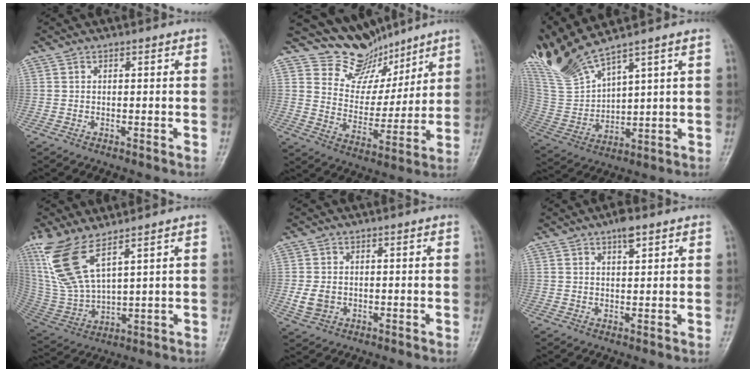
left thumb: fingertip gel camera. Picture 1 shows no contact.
{"total": 11.2, "force": [9.7, 5.5, 0.9], "torque": [0.026, -0.066, 0.182]}
{"total": 12.5, "force": [10.8, 0.8, 6.3], "torque": [-0.145, -0.047, 0.239]}
{"total": 13.3, "force": [8.1, 4.3, 9.6], "torque": [-0.210, -0.036, 0.182]}
{"total": 3.9, "force": [-0.4, 3.2, 2.2], "torque": [-0.035, -0.002, -0.002]}
{"total": 3.4, "force": [2.1, 1.1, 2.3], "torque": [-0.032, -0.006, 0.033]}